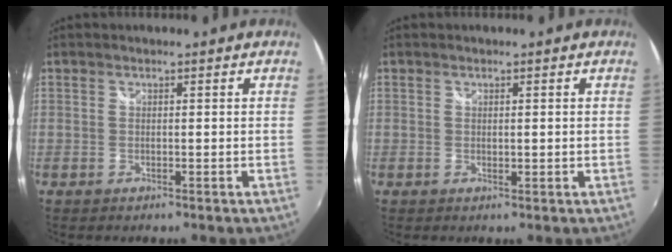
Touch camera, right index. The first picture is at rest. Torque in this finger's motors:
{"motor_torque": [-0.14, 0.69, -0.02, 0.00]}